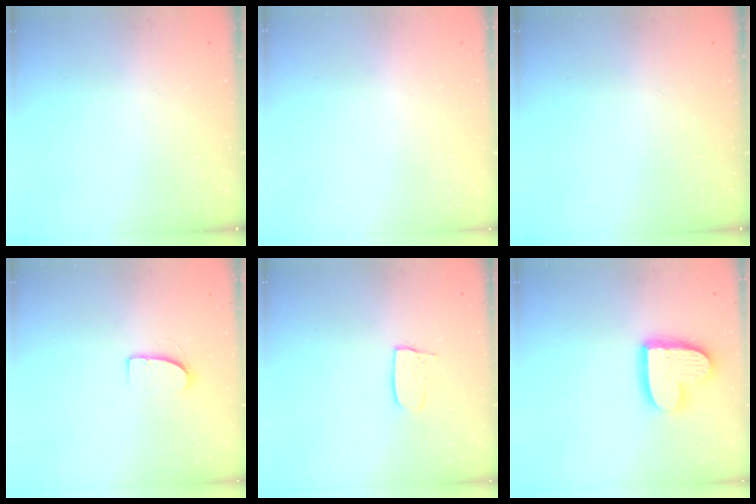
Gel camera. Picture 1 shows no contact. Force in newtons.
{"total": 0.0}
{"total": 0.0}
{"total": 7.0, "press": 7.0, "slide": 0.5}
{"total": 6.3, "press": 6.3, "slide": 0.4}
{"total": 16.1, "press": 16.1, "slide": 1.3}